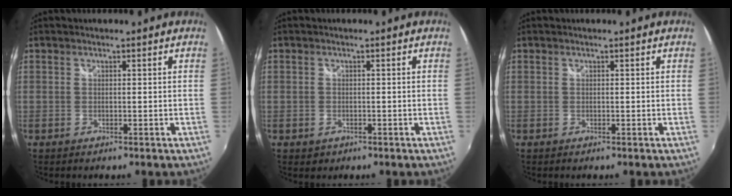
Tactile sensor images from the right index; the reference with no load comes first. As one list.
[{"total": 1.7, "force": [-0.7, 1.5, 0.6], "torque": [-0.012, -0.002, -0.008]}, {"total": 0.0}]